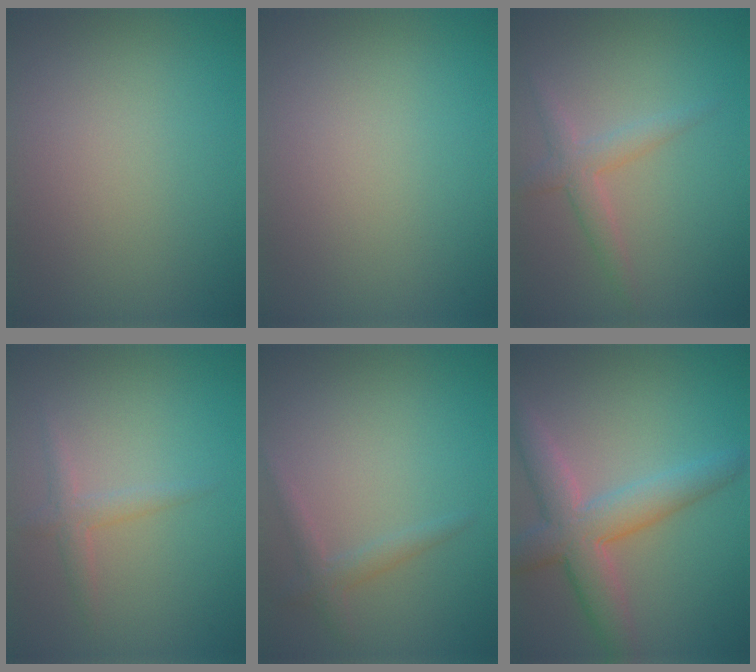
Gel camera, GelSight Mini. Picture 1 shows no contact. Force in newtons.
{"total": 0.0}
{"total": 2.4, "press": 2.4, "slide": 0.1}
{"total": 1.6, "press": 1.6, "slide": 0.1}
{"total": 1.6, "press": 1.6, "slide": 0.1}
{"total": 5.8, "press": 5.8, "slide": 0.4}